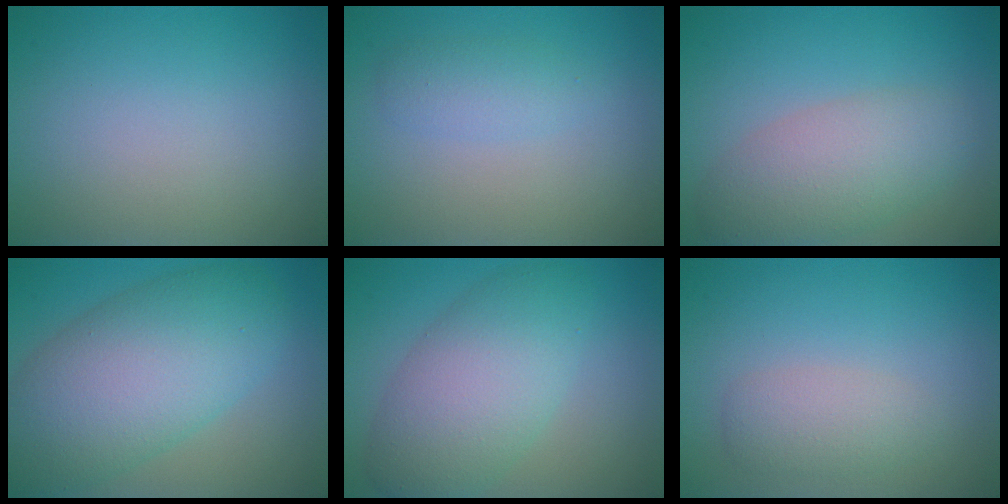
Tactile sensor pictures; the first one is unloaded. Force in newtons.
{"total": 1.9, "press": 1.9, "slide": 0.1}
{"total": 4.9, "press": 4.9, "slide": 0.3}
{"total": 9.9, "press": 9.9, "slide": 0.6}
{"total": 6.9, "press": 6.9, "slide": 0.3}
{"total": 2.3, "press": 2.3, "slide": 0.1}